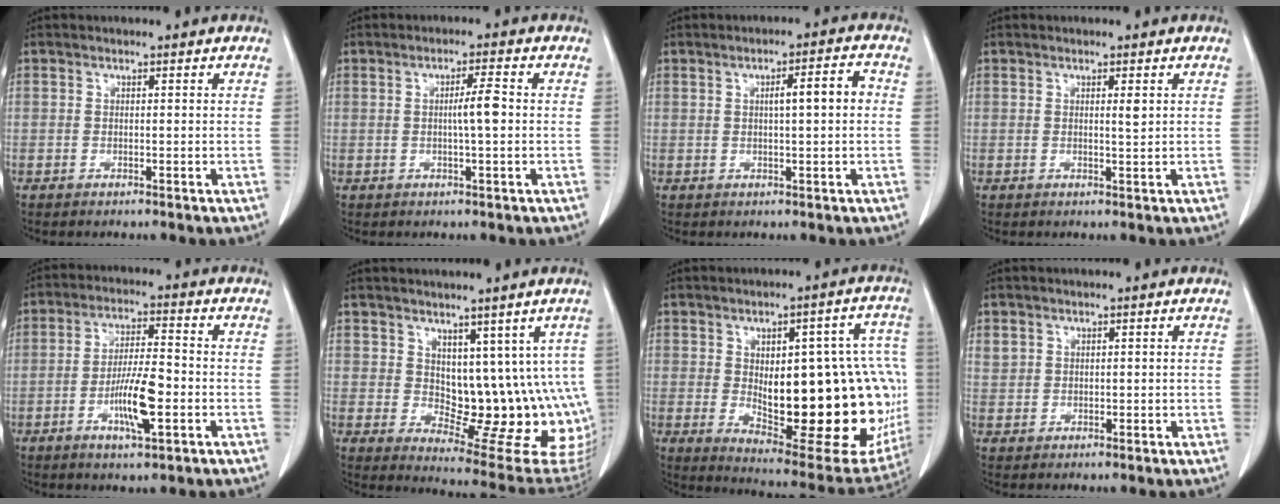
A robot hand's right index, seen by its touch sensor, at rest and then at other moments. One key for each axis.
{"total": 3.5, "fx": 0.0, "fy": 0.0, "fz": 3.5, "tx": -0.061, "ty": 0.000, "tz": -0.002}
{"total": 4.6, "fx": 0.5, "fy": 0.6, "fz": 4.5, "tx": -0.070, "ty": 0.013, "tz": 0.007}
{"total": 1.3, "fx": 0.5, "fy": 0.1, "fz": 1.2, "tx": -0.024, "ty": -0.002, "tz": 0.007}
{"total": 8.5, "fx": -2.6, "fy": 1.5, "fz": 8.0, "tx": -0.149, "ty": -0.002, "tz": -0.046}
{"total": 13.5, "fx": 4.0, "fy": 7.3, "fz": 10.7, "tx": -0.118, "ty": -0.009, "tz": 0.077}
{"total": 26.9, "fx": -1.3, "fy": 9.1, "fz": 25.3, "tx": -0.271, "ty": 0.018, "tz": 0.014}
{"total": 2.1, "fx": 1.2, "fy": 1.6, "fz": 0.4, "tx": 0.004, "ty": 0.005, "tz": 0.023}